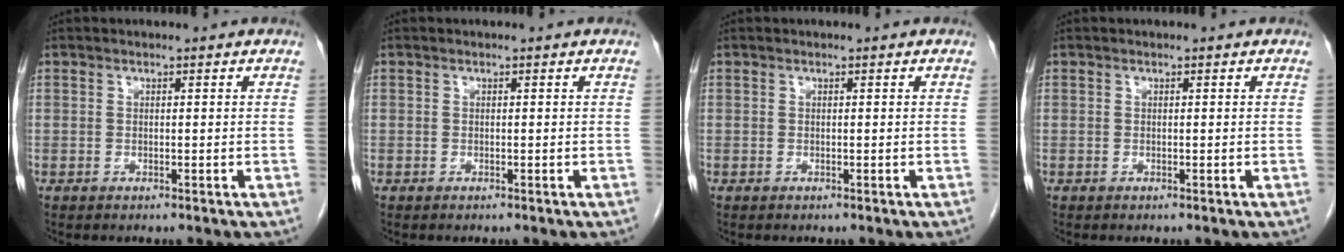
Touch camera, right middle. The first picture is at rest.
{"total": 0.0}
{"total": 0.0}
{"total": 0.0}